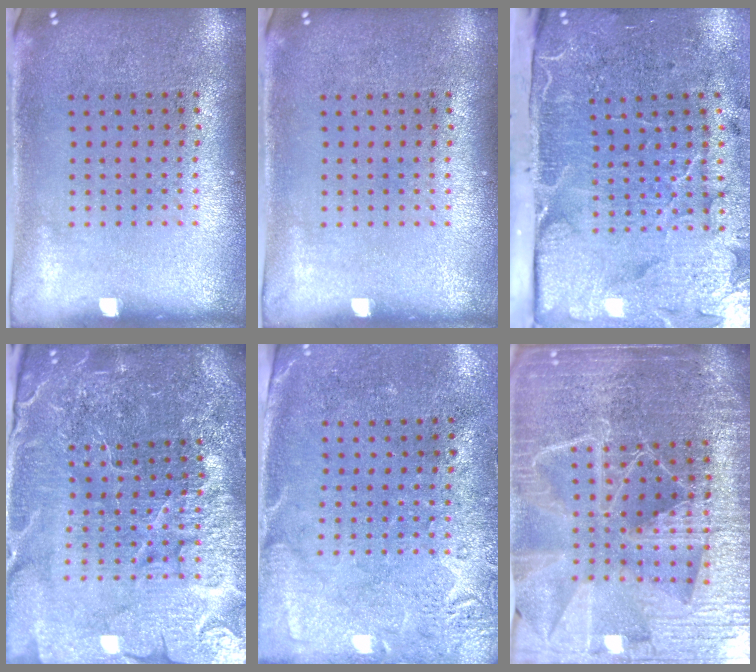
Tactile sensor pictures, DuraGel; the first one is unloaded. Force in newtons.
{"total": 0.0}
{"total": 5.2, "press": 4.1, "slide": 3.2}
{"total": 6.1, "press": 5.4, "slide": 2.8}
{"total": 2.7, "press": 2.3, "slide": 1.5}
{"total": 6.3, "press": 5.5, "slide": 3.1}